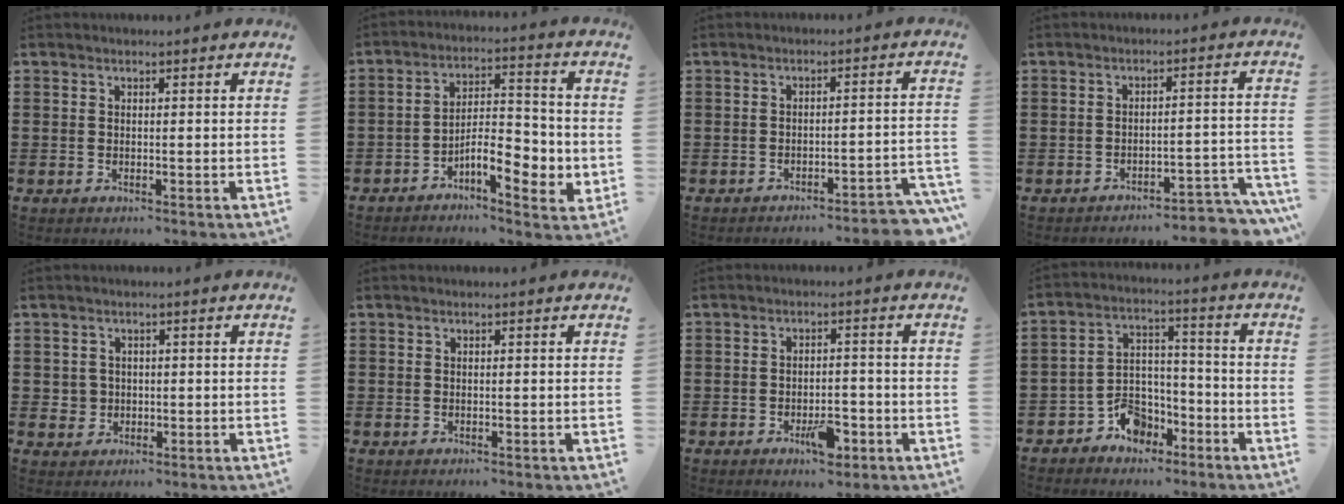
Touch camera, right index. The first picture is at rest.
{"total": 7.5, "force": [-3.4, 2.6, 6.1], "torque": [-0.096, 0.001, -0.061]}
{"total": 3.3, "force": [-3.1, -0.1, 1.2], "torque": [-0.025, -0.007, -0.065]}
{"total": 4.2, "force": [-4.0, 0.2, 1.4], "torque": [-0.026, -0.005, -0.081]}
{"total": 1.9, "force": [-0.1, 1.9, 0.3], "torque": [-0.015, 0.008, -0.004]}
{"total": 0.0}
{"total": 5.3, "force": [-2.6, 2.1, 4.0], "torque": [-0.066, 0.004, -0.043]}
{"total": 5.9, "force": [-4.2, 3.9, 1.6], "torque": [-0.040, 0.017, -0.080]}